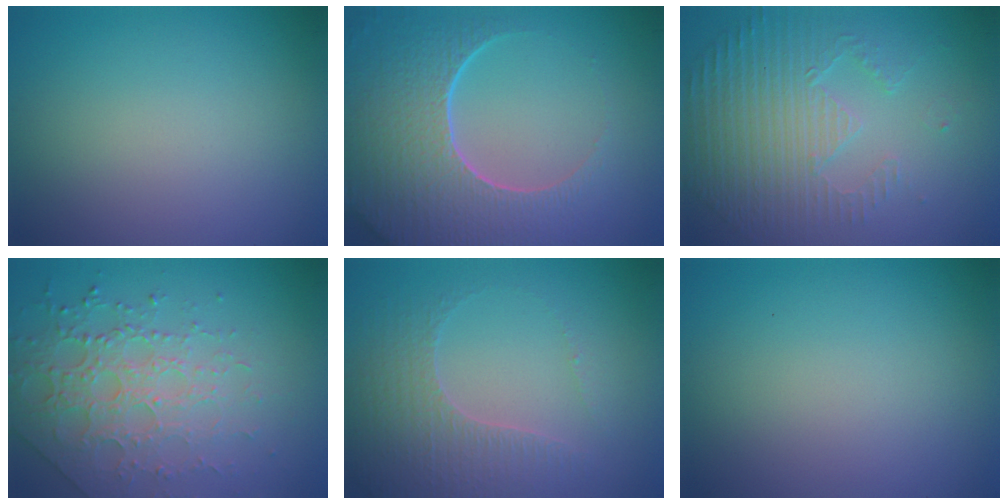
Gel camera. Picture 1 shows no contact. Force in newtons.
{"total": 8.7, "press": 6.4, "slide": 5.9}
{"total": 5.0, "press": 3.5, "slide": 3.5}
{"total": 4.3, "press": 4.3, "slide": 0.9}
{"total": 3.2, "press": 3.1, "slide": 0.8}
{"total": 0.0}